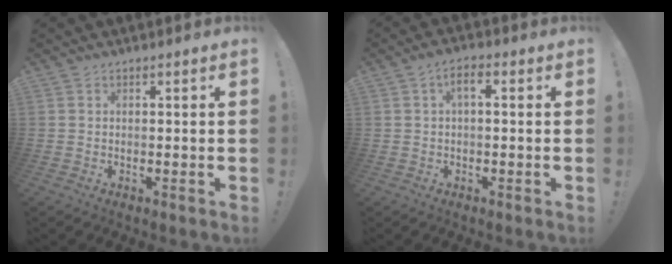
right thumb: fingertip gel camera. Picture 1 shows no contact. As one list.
[{"total": 3.7, "force": [0.3, 1.6, 3.4], "torque": [-0.059, 0.004, 0.002]}]